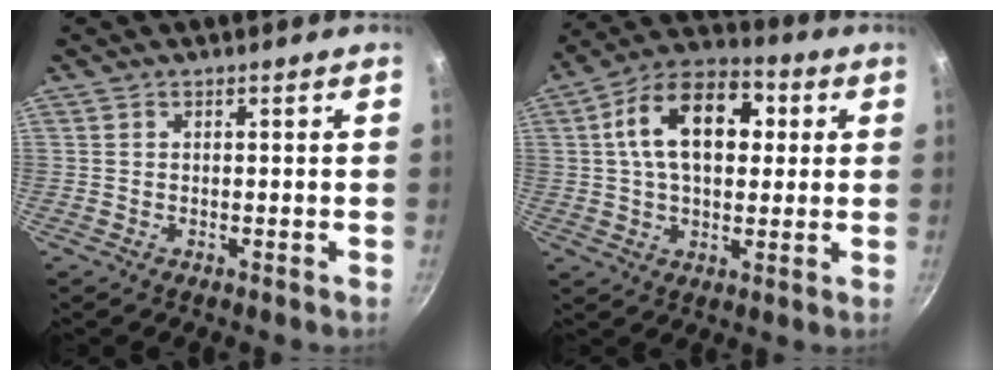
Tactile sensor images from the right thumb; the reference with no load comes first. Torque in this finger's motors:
{"motor_torque": [0.17, 3.20, 1.41, 0.14, 0.44]}